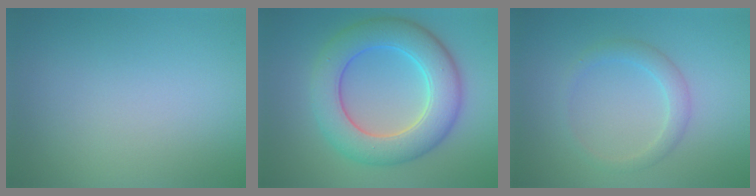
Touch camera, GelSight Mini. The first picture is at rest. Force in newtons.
{"total": 7.9, "press": 7.8, "slide": 0.6}
{"total": 2.0, "press": 2.0, "slide": 0.1}